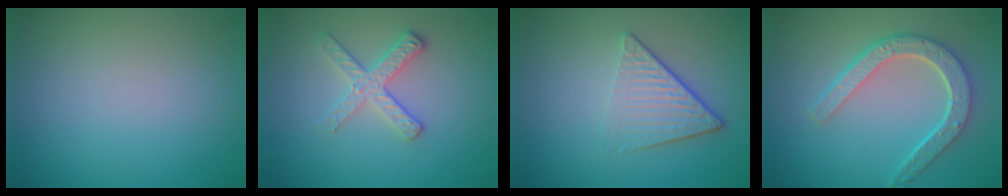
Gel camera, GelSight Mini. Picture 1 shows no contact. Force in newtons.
{"total": 2.7, "press": 2.4, "slide": 1.2}
{"total": 4.7, "press": 3.0, "slide": 3.7}
{"total": 5.1, "press": 4.0, "slide": 3.2}